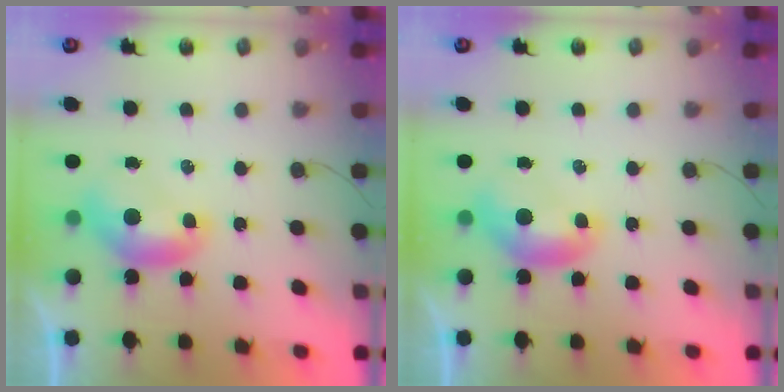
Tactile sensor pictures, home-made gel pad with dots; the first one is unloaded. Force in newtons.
{"total": 0.0}